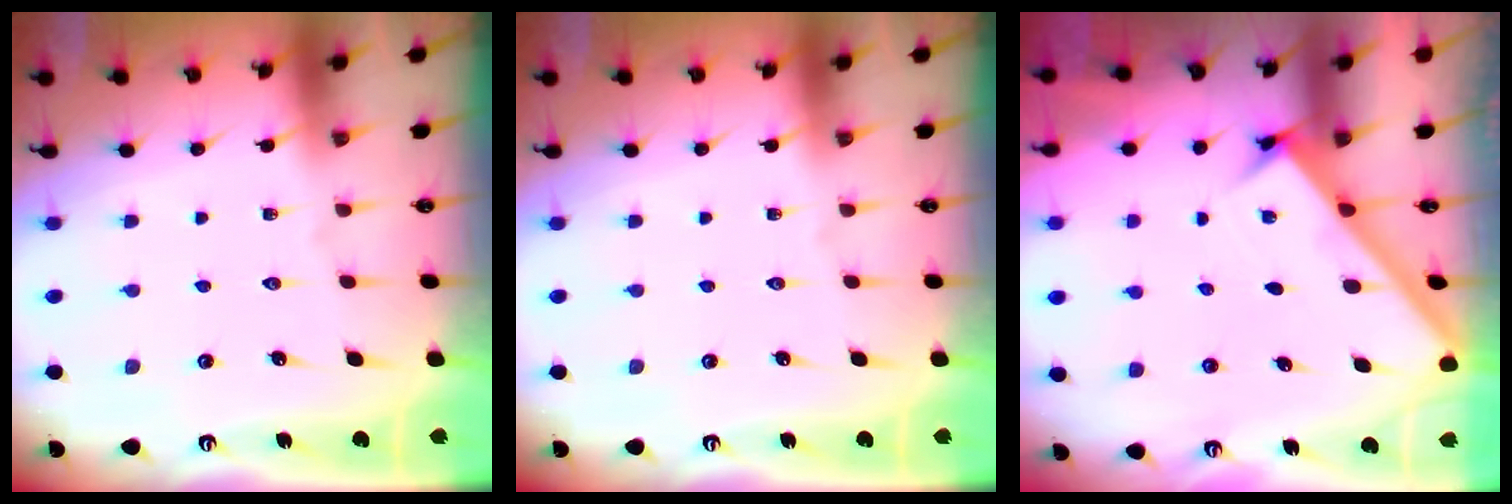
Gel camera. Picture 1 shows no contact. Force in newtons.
{"total": 0.0}
{"total": 2.6, "press": 2.6, "slide": 0.4}